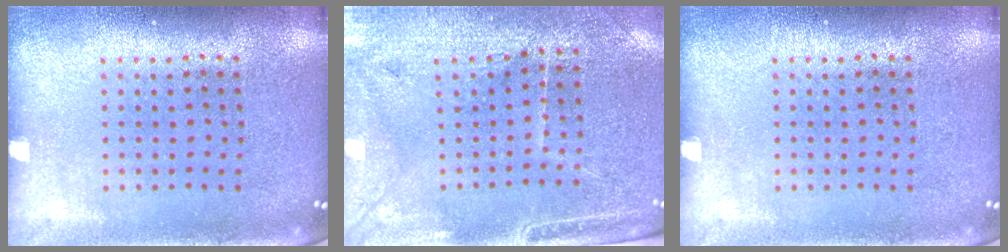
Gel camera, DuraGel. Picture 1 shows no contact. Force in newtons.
{"total": 3.2, "press": 2.9, "slide": 1.2}
{"total": 0.0}